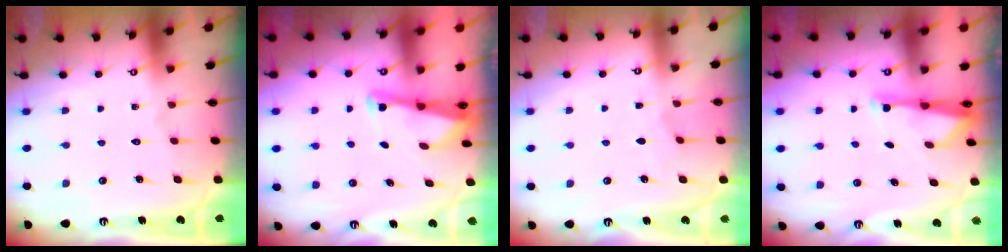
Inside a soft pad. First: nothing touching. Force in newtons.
{"total": 2.7, "press": 2.7, "slide": 0.1}
{"total": 2.2, "press": 2.1, "slide": 0.3}
{"total": 3.0, "press": 2.9, "slide": 0.5}